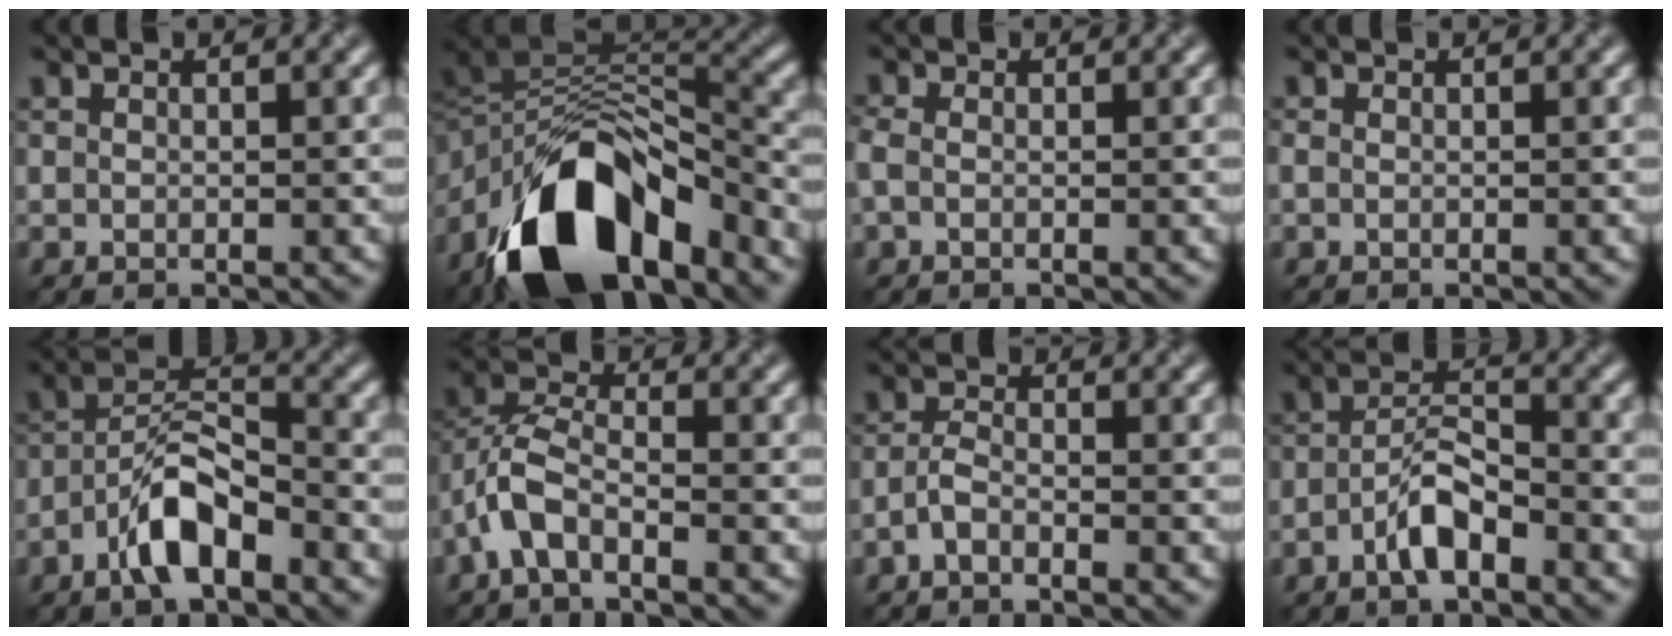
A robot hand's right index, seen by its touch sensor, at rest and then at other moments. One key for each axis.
{"total": 13.6, "fx": -8.0, "fy": 6.1, "fz": 9.1, "tx": -0.158, "ty": 0.001, "tz": -0.143}
{"total": 0.8, "fx": -0.3, "fy": 0.5, "fz": 0.5, "tx": -0.018, "ty": -0.001, "tz": -0.010}
{"total": 0.0}
{"total": 5.4, "fx": -3.3, "fy": 2.1, "fz": 3.8, "tx": -0.062, "ty": 0.016, "tz": -0.066}
{"total": 4.1, "fx": -2.2, "fy": 1.8, "fz": 2.9, "tx": -0.063, "ty": 0.012, "tz": -0.052}
{"total": 1.6, "fx": -1.2, "fy": 0.4, "fz": 1.0, "tx": -0.024, "ty": 0.004, "tz": -0.031}
{"total": 3.4, "fx": -2.1, "fy": 1.2, "fz": 2.4, "tx": -0.044, "ty": 0.013, "tz": -0.045}